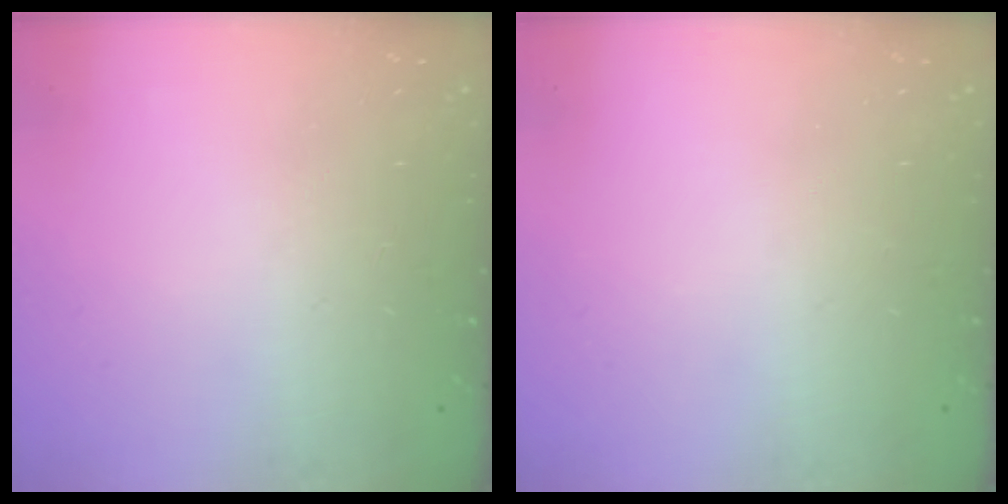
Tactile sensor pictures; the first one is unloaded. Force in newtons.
{"total": 0.0}